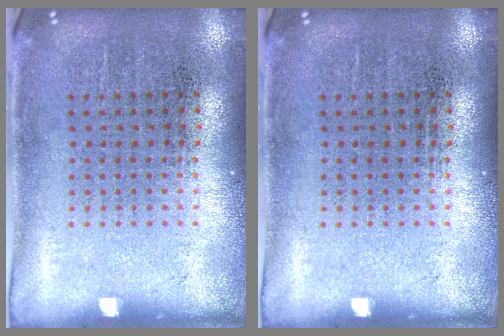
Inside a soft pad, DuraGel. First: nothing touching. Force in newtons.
{"total": 0.0}